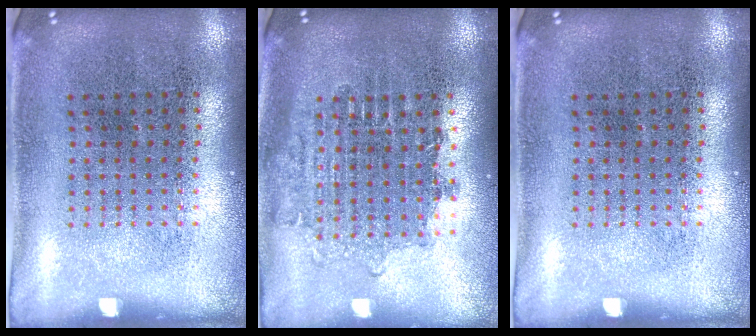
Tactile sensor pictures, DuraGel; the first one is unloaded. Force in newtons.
{"total": 1.7, "press": 1.4, "slide": 1.0}
{"total": 0.0}